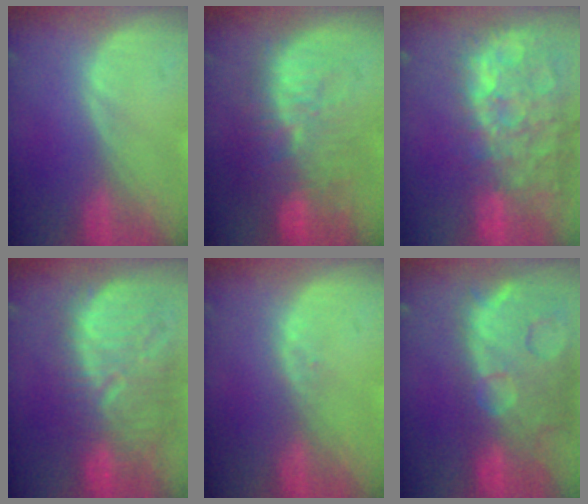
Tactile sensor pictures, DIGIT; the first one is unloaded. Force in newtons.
{"total": 11.3, "press": 9.9, "slide": 5.3}
{"total": 14.9, "press": 12.1, "slide": 8.8}
{"total": 12.3, "press": 11.2, "slide": 5.1}
{"total": 1.1, "press": 0.8, "slide": 0.7}
{"total": 14.8, "press": 12.1, "slide": 8.6}